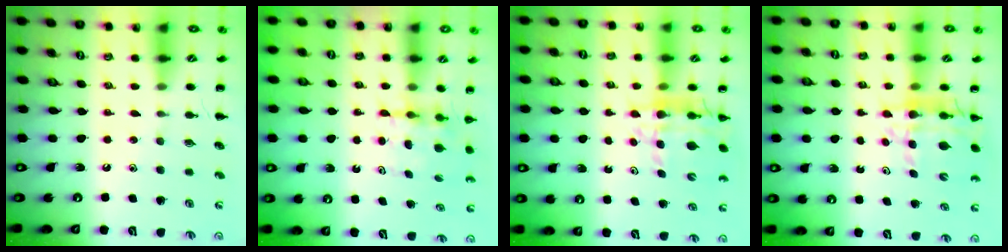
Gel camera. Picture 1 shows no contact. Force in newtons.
{"total": 4.8, "press": 4.8, "slide": 0.3}
{"total": 10.7, "press": 10.0, "slide": 3.9}
{"total": 10.7, "press": 10.0, "slide": 3.9}